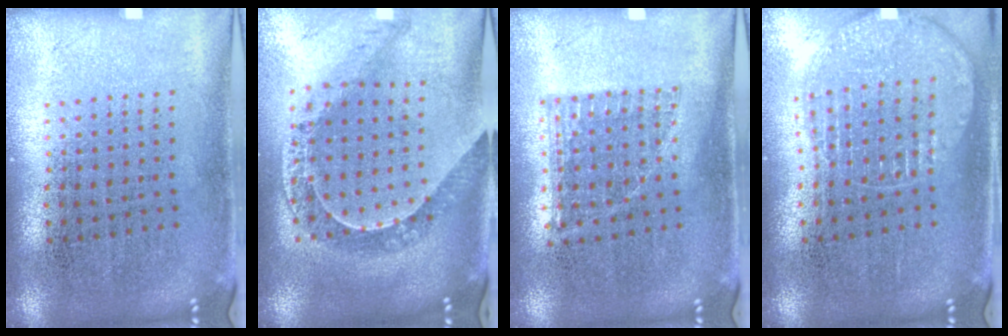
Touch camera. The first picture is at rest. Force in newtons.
{"total": 1.1, "press": 1.1, "slide": 0.1}
{"total": 0.8, "press": 0.7, "slide": 0.2}
{"total": 1.1, "press": 1.1, "slide": 0.3}